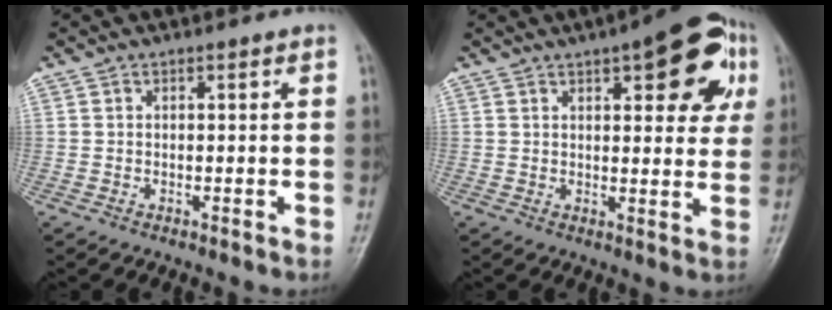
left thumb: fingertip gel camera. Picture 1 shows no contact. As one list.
[{"total": 14.9, "force": [6.3, 6.0, 12.2], "torque": [-0.109, -0.003, 0.071]}]